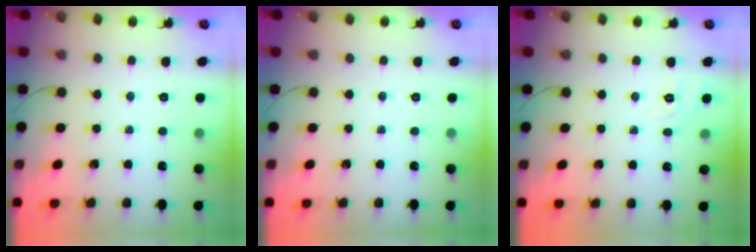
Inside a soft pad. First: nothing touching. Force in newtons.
{"total": 0.0}
{"total": 1.9, "press": 0.4, "slide": 1.9}